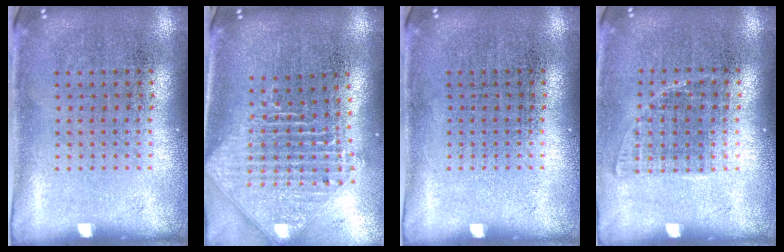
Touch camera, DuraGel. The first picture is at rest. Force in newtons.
{"total": 2.5, "press": 1.9, "slide": 1.7}
{"total": 0.0}
{"total": 1.0, "press": 0.9, "slide": 0.5}